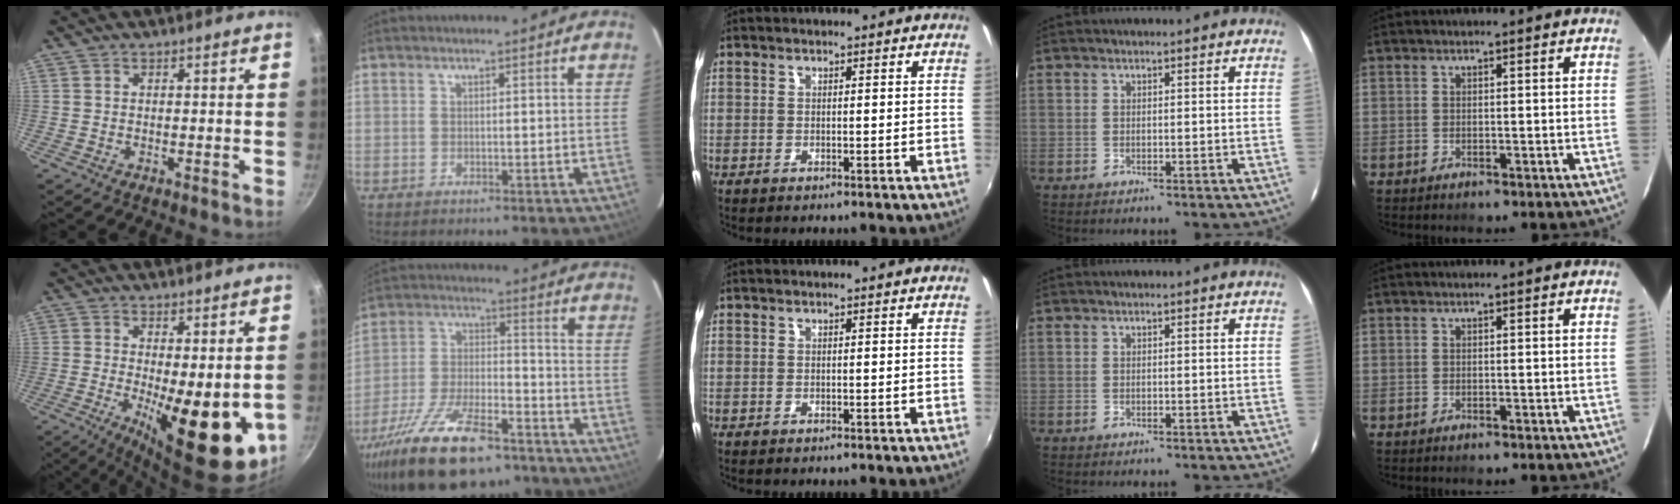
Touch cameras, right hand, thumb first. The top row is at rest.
{"thumb": {"total": 15.3, "force": [-1.9, 5.7, 14.0], "torque": [-0.177, -0.021, -0.014]}, "index": {"total": 23.1, "force": [-16.2, 9.0, 13.9], "torque": [-0.272, -0.030, -0.260]}}